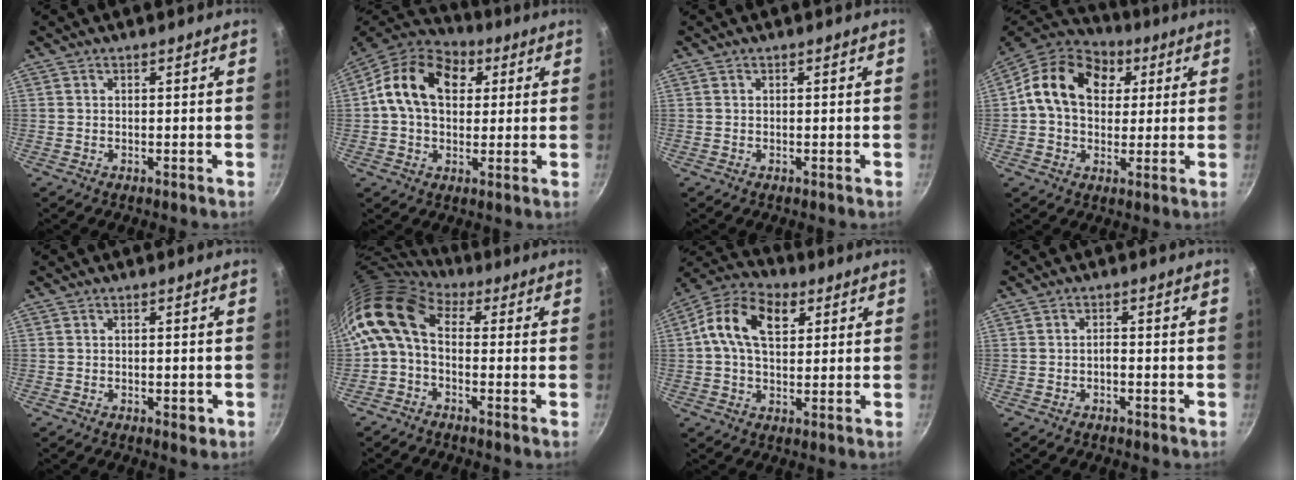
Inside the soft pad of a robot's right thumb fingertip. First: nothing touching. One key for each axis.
{"total": 16.3, "fx": 4.0, "fy": 11.6, "fz": 10.6, "tx": -0.161, "ty": 0.018, "tz": 0.050}
{"total": 0.0}
{"total": 17.2, "fx": 4.5, "fy": 12.8, "fz": 10.5, "tx": -0.161, "ty": 0.018, "tz": 0.060}
{"total": 2.1, "fx": -0.7, "fy": 1.0, "fz": 1.6, "tx": -0.021, "ty": 0.001, "tz": -0.007}
{"total": 10.6, "fx": 0.5, "fy": 6.8, "fz": 8.0, "tx": -0.155, "ty": 0.027, "tz": -0.012}
{"total": 12.9, "fx": 3.8, "fy": 8.1, "fz": 9.3, "tx": -0.150, "ty": 0.013, "tz": 0.049}
{"total": 1.1, "fx": -0.7, "fy": 0.5, "fz": 0.8, "tx": -0.010, "ty": 0.011, "tz": -0.012}